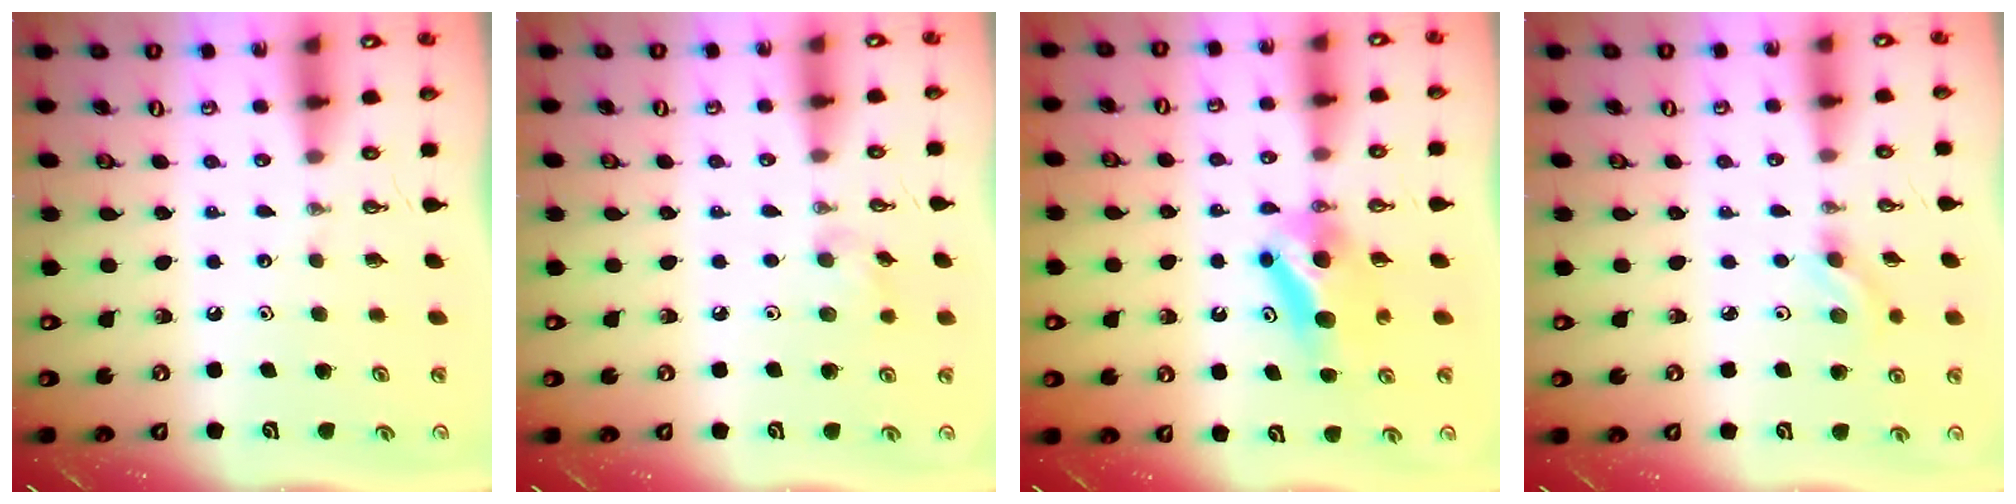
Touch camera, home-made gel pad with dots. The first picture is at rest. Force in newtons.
{"total": 7.1, "press": 6.8, "slide": 2.2}
{"total": 7.3, "press": 6.8, "slide": 2.5}
{"total": 4.5, "press": 4.1, "slide": 2.0}